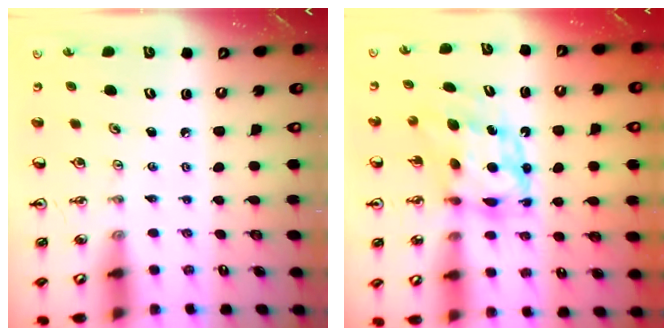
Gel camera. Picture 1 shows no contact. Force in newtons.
{"total": 7.6, "press": 7.6, "slide": 0.4}